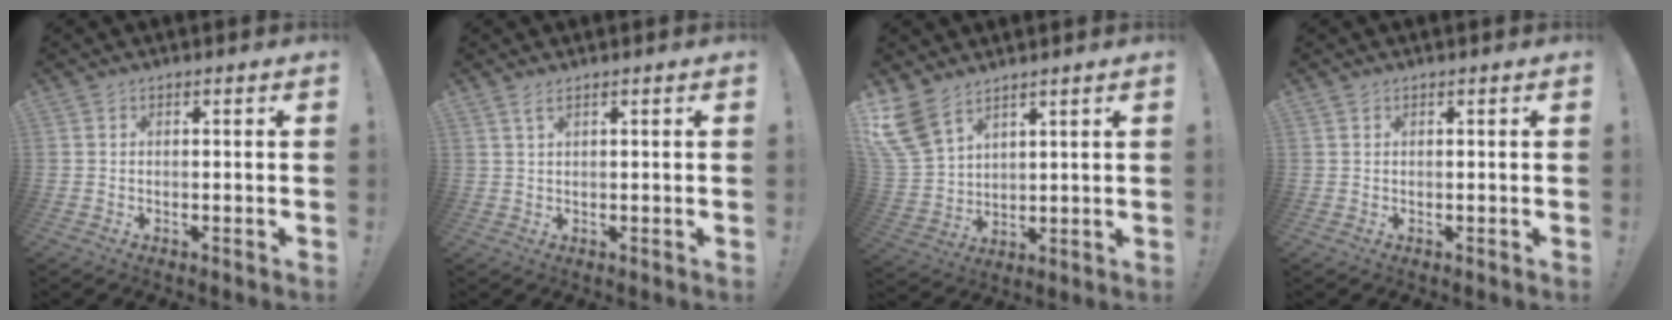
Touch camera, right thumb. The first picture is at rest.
{"total": 1.2, "force": [0.4, -0.3, 1.1], "torque": [-0.027, 0.005, 0.006]}
{"total": 10.3, "force": [7.5, 5.5, 4.5], "torque": [-0.104, -0.044, 0.150]}
{"total": 1.0, "force": [-0.6, -0.6, -0.6], "torque": [0.010, 0.005, -0.010]}